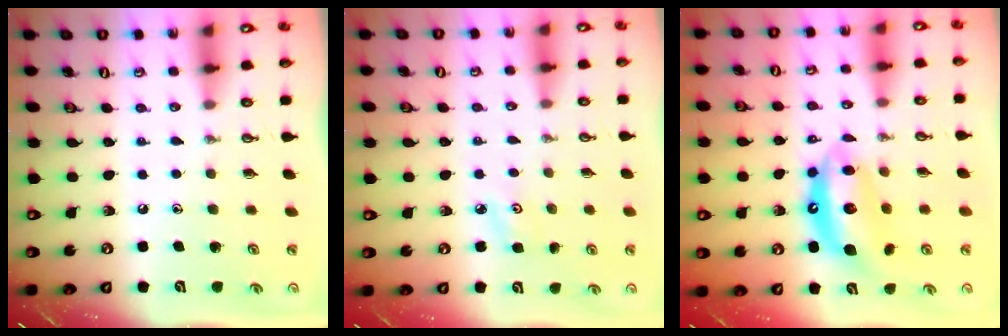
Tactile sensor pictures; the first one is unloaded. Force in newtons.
{"total": 4.0, "press": 3.9, "slide": 0.5}
{"total": 12.2, "press": 12.1, "slide": 0.9}